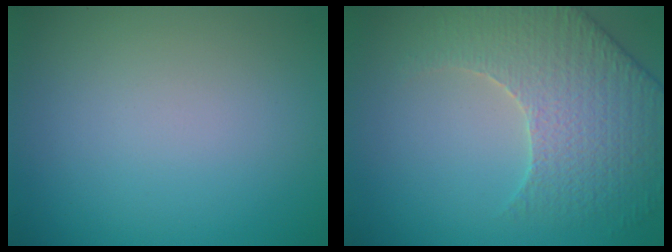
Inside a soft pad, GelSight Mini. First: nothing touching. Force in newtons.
{"total": 4.9, "press": 4.8, "slide": 1.3}